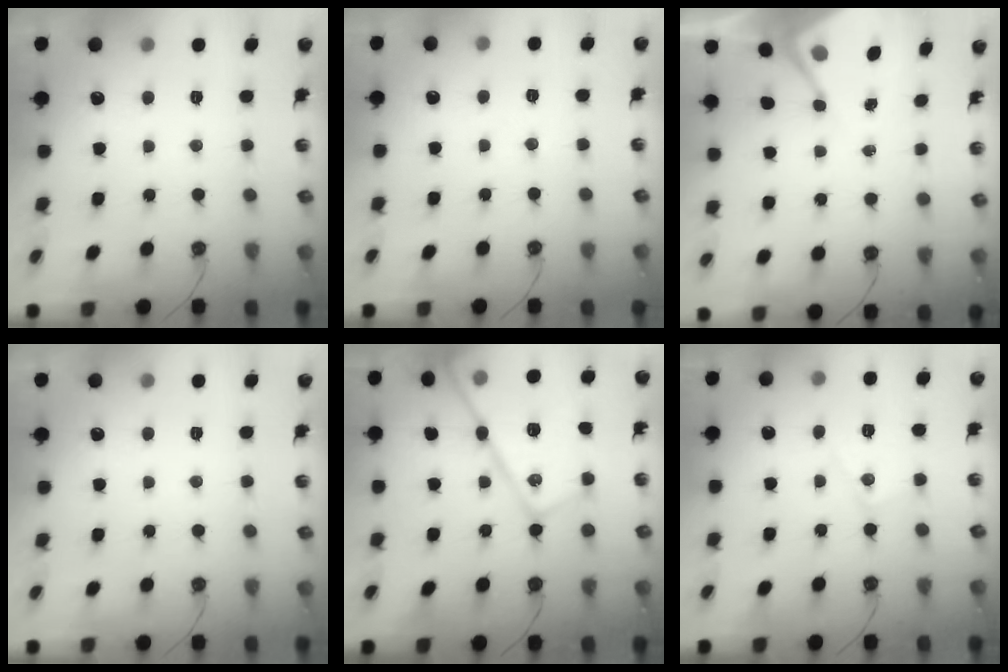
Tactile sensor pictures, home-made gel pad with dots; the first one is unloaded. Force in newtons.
{"total": 4.5, "press": 4.4, "slide": 0.7}
{"total": 5.5, "press": 5.4, "slide": 0.6}
{"total": 0.0}
{"total": 21.7, "press": 21.7, "slide": 1.2}
{"total": 7.5, "press": 7.5, "slide": 0.6}